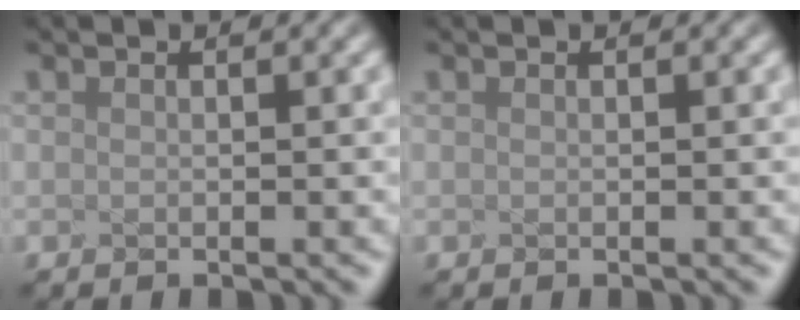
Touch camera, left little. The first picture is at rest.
{"total": 0.0}